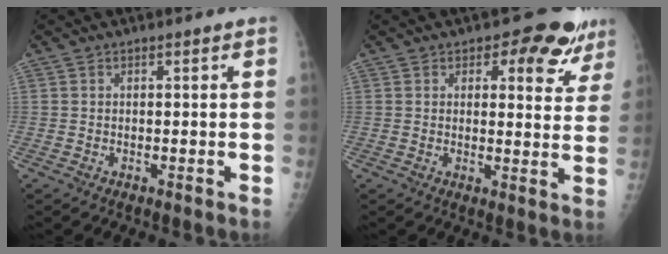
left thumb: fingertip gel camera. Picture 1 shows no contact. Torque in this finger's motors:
{"motor_torque": [-0.06, 0.16, -0.12, -0.23, 0.07]}